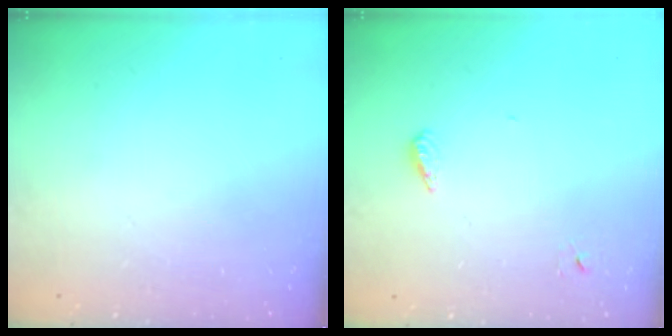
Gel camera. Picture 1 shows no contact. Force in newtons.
{"total": 4.6, "press": 4.4, "slide": 1.0}